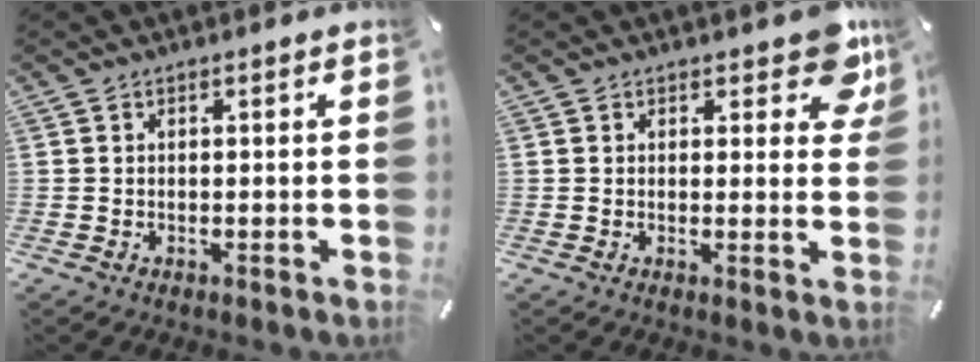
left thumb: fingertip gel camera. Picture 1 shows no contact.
{"total": 7.7, "force": [4.5, 3.8, 5.0], "torque": [-0.042, -0.027, 0.073]}